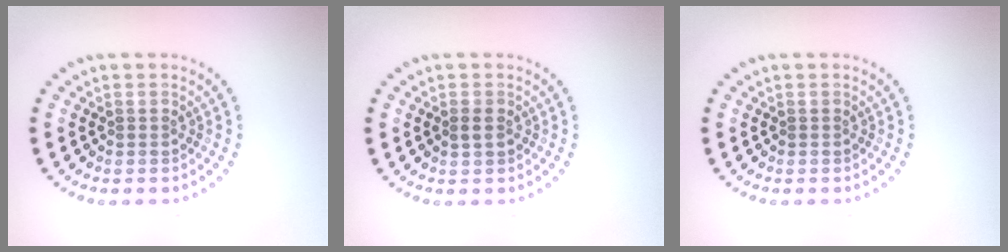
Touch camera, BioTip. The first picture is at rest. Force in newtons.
{"total": 1.2, "press": 1.2, "slide": 0.1}
{"total": 0.0}